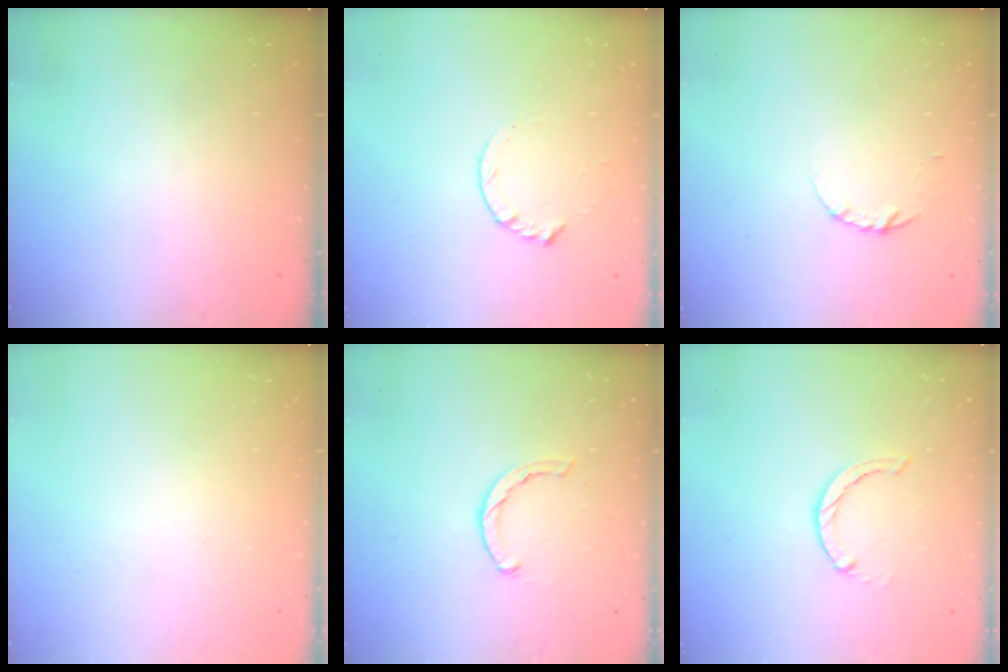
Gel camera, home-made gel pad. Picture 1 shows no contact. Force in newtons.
{"total": 4.2, "press": 4.2, "slide": 0.5}
{"total": 3.4, "press": 3.4, "slide": 0.4}
{"total": 0.0}
{"total": 1.4, "press": 1.3, "slide": 0.3}
{"total": 0.0}